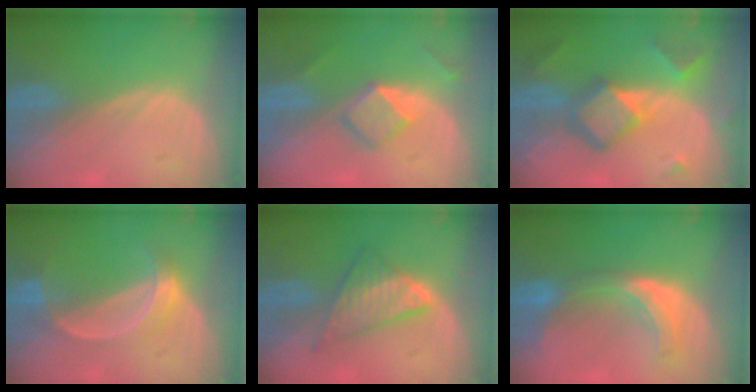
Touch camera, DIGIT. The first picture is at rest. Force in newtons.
{"total": 5.1, "press": 4.5, "slide": 2.3}
{"total": 7.9, "press": 7.9, "slide": 0.5}
{"total": 5.1, "press": 4.8, "slide": 2.0}
{"total": 6.5, "press": 6.5, "slide": 0.2}
{"total": 7.7, "press": 6.9, "slide": 3.5}